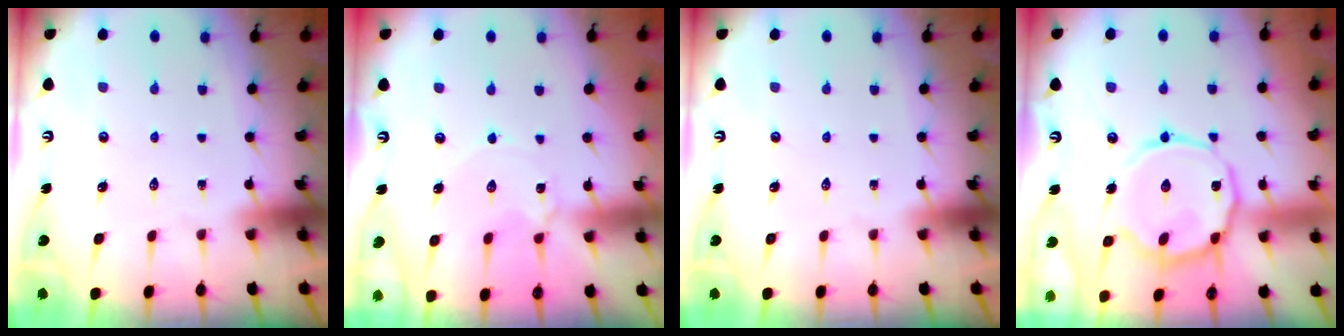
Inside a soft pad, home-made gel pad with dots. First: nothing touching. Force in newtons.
{"total": 1.4, "press": 1.3, "slide": 0.3}
{"total": 0.0}
{"total": 15.2, "press": 15.2, "slide": 1.1}